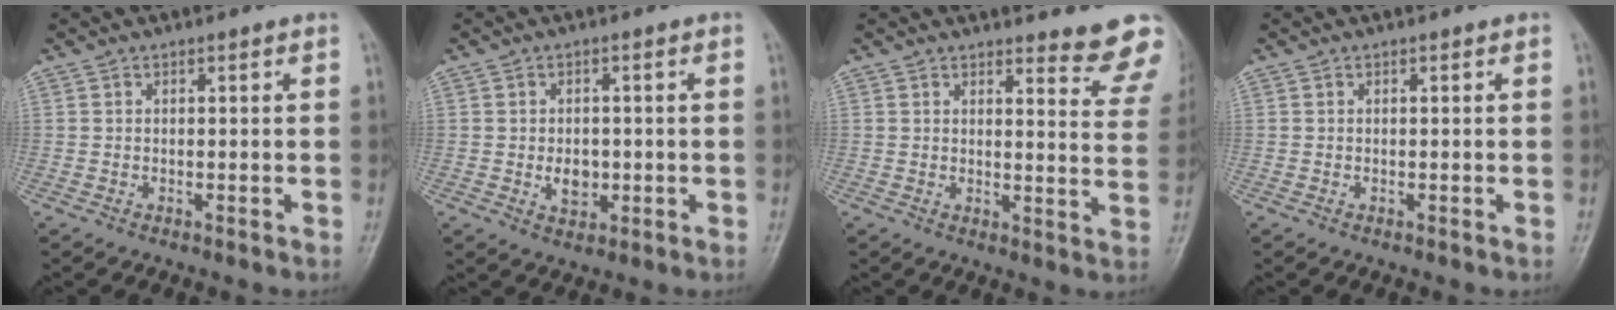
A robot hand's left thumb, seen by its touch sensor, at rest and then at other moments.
{"total": 4.2, "force": [-0.6, 3.1, 2.7], "torque": [-0.028, 0.001, -0.003]}
{"total": 10.1, "force": [9.4, 1.7, 3.1], "torque": [-0.005, -0.086, 0.087]}
{"total": 0.0}